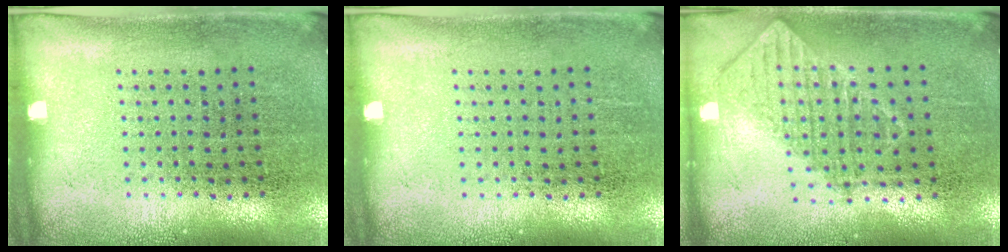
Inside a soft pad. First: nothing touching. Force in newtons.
{"total": 0.0}
{"total": 0.9, "press": 0.8, "slide": 0.2}